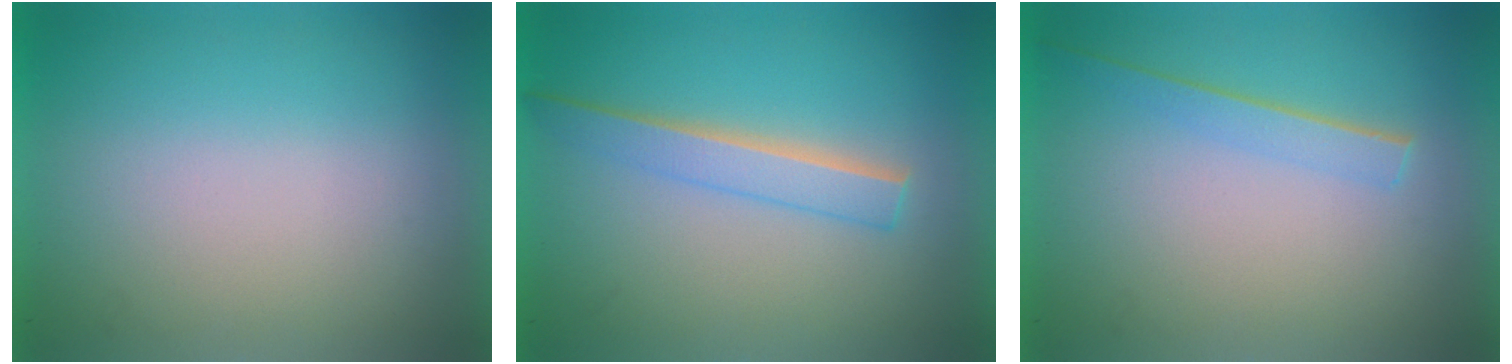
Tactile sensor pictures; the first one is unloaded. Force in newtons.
{"total": 2.2}
{"total": 1.4}